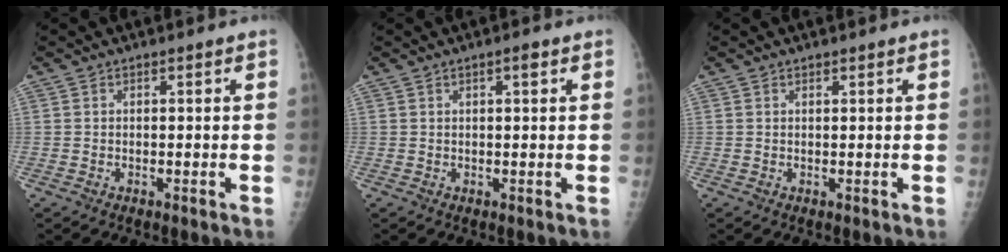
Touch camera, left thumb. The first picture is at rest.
{"total": 1.7, "force": [0.8, 0.4, 1.4], "torque": [-0.018, 0.001, 0.009]}
{"total": 0.5, "force": [0.4, 0.2, 0.3], "torque": [-0.004, -0.003, 0.008]}